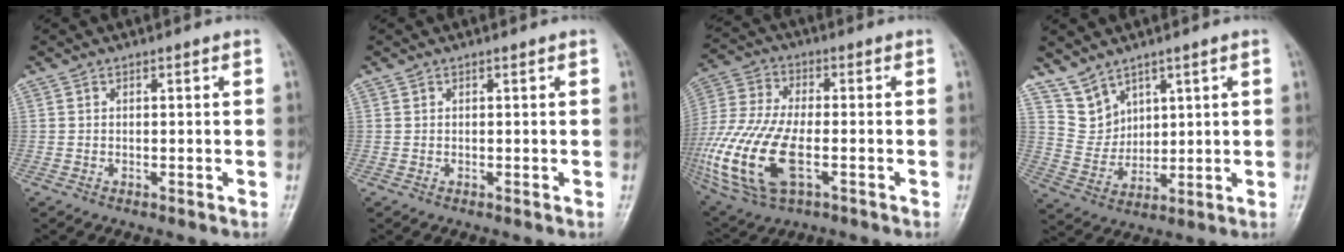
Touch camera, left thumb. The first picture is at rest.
{"total": 0.0}
{"total": 19.9, "force": [-5.0, 9.8, 16.6], "torque": [-0.390, -0.004, -0.086]}
{"total": 6.0, "force": [4.8, 3.6, 0.6], "torque": [0.012, -0.037, 0.114]}